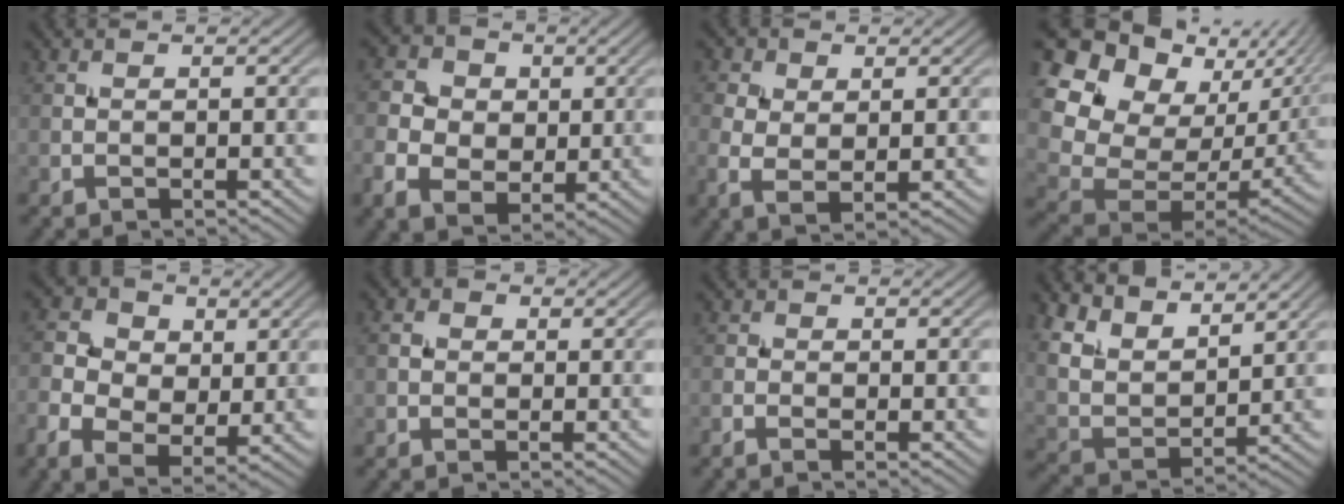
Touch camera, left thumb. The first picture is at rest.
{"total": 7.4, "force": [-0.1, 6.1, 4.1], "torque": [-0.110, -0.006, -0.005]}
{"total": 4.4, "force": [0.9, 2.6, 3.4], "torque": [-0.085, 0.000, 0.013]}
{"total": 16.9, "force": [5.8, 12.2, 10.0], "torque": [-0.228, -0.006, 0.151]}
{"total": 7.9, "force": [0.1, 5.9, 5.2], "torque": [-0.127, -0.001, -0.003]}
{"total": 1.7, "force": [-0.1, 1.5, 0.8], "torque": [-0.019, 0.002, -0.009]}
{"total": 1.6, "force": [-0.9, 0.9, 0.9], "torque": [-0.018, -0.001, -0.021]}
{"total": 10.9, "force": [7.7, 4.7, 6.1], "torque": [-0.158, -0.010, 0.143]}